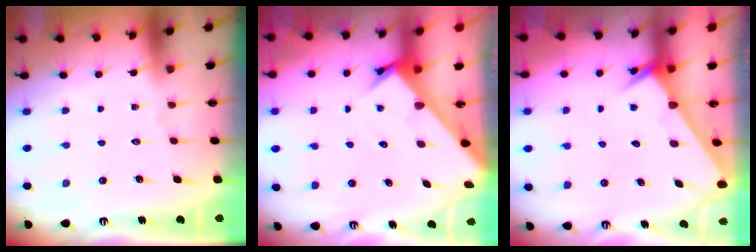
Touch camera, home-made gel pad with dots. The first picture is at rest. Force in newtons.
{"total": 2.8, "press": 2.8, "slide": 0.2}
{"total": 2.5, "press": 2.5, "slide": 0.1}